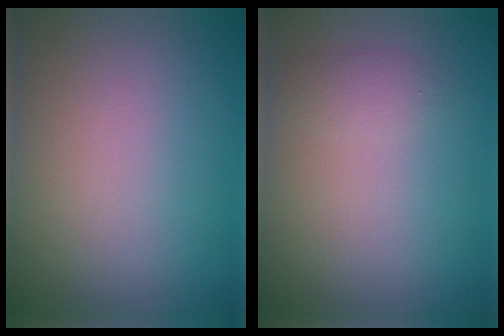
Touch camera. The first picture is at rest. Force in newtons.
{"total": 1.2, "press": 1.2, "slide": 0.1}